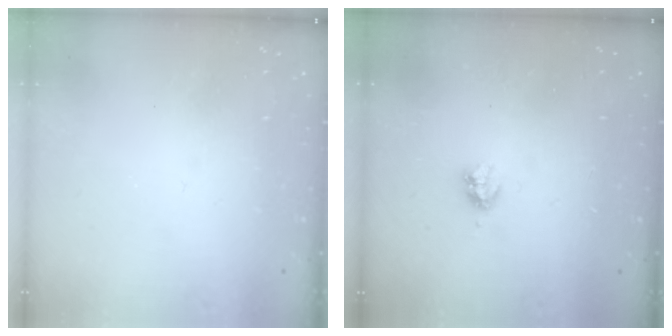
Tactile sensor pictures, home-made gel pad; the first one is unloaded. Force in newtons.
{"total": 2.9, "press": 2.9, "slide": 0.5}